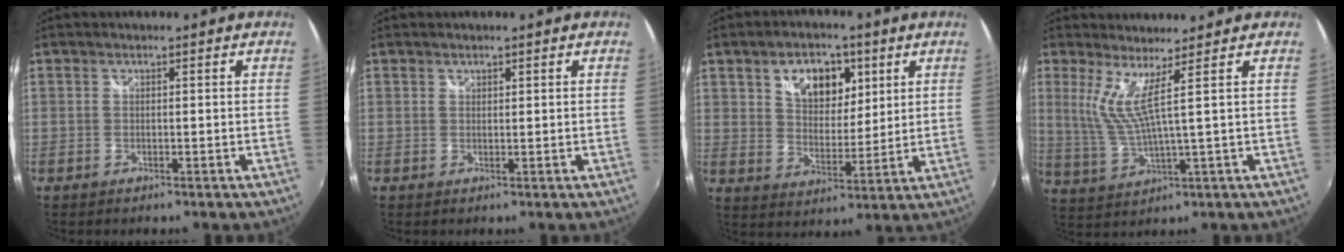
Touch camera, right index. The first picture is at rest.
{"total": 0.5, "force": [0.4, 0.3, 0.0], "torque": [0.001, 0.000, 0.007]}
{"total": 10.9, "force": [4.9, 7.1, 6.7], "torque": [-0.112, 0.016, 0.085]}
{"total": 5.4, "force": [2.7, -0.9, 4.6], "torque": [-0.099, -0.015, 0.058]}